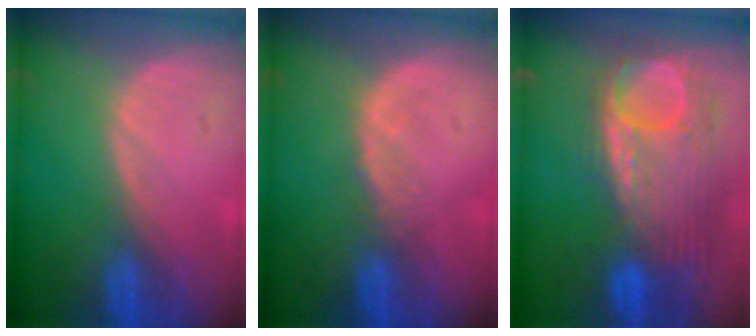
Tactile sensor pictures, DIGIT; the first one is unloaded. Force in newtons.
{"total": 1.4, "press": 1.4, "slide": 0.2}
{"total": 11.9, "press": 10.4, "slide": 5.8}